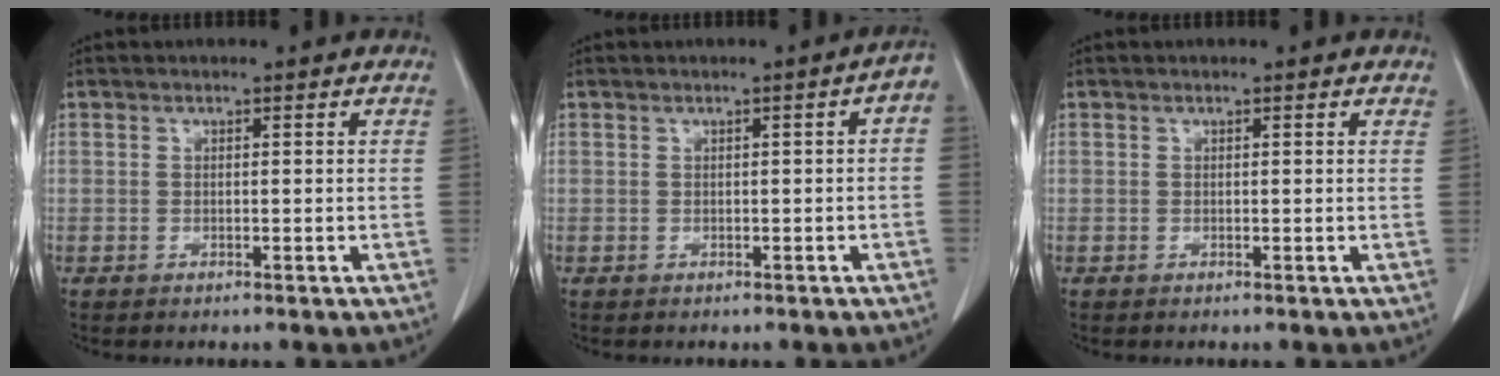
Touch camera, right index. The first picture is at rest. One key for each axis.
{"total": 2.2, "fx": 0.0, "fy": 0.4, "fz": 2.1, "tx": -0.022, "ty": 0.008, "tz": -0.002}
{"total": 0.5, "fx": 0.5, "fy": 0.1, "fz": 0.1, "tx": -0.008, "ty": 0.000, "tz": 0.000}